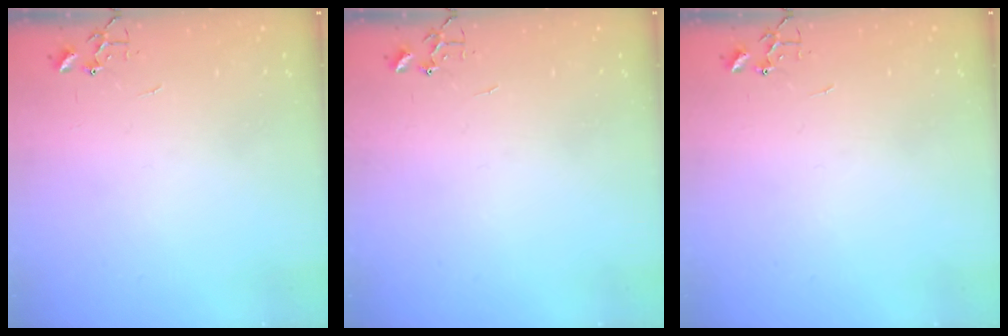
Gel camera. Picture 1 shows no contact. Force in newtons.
{"total": 0.0}
{"total": 0.0}